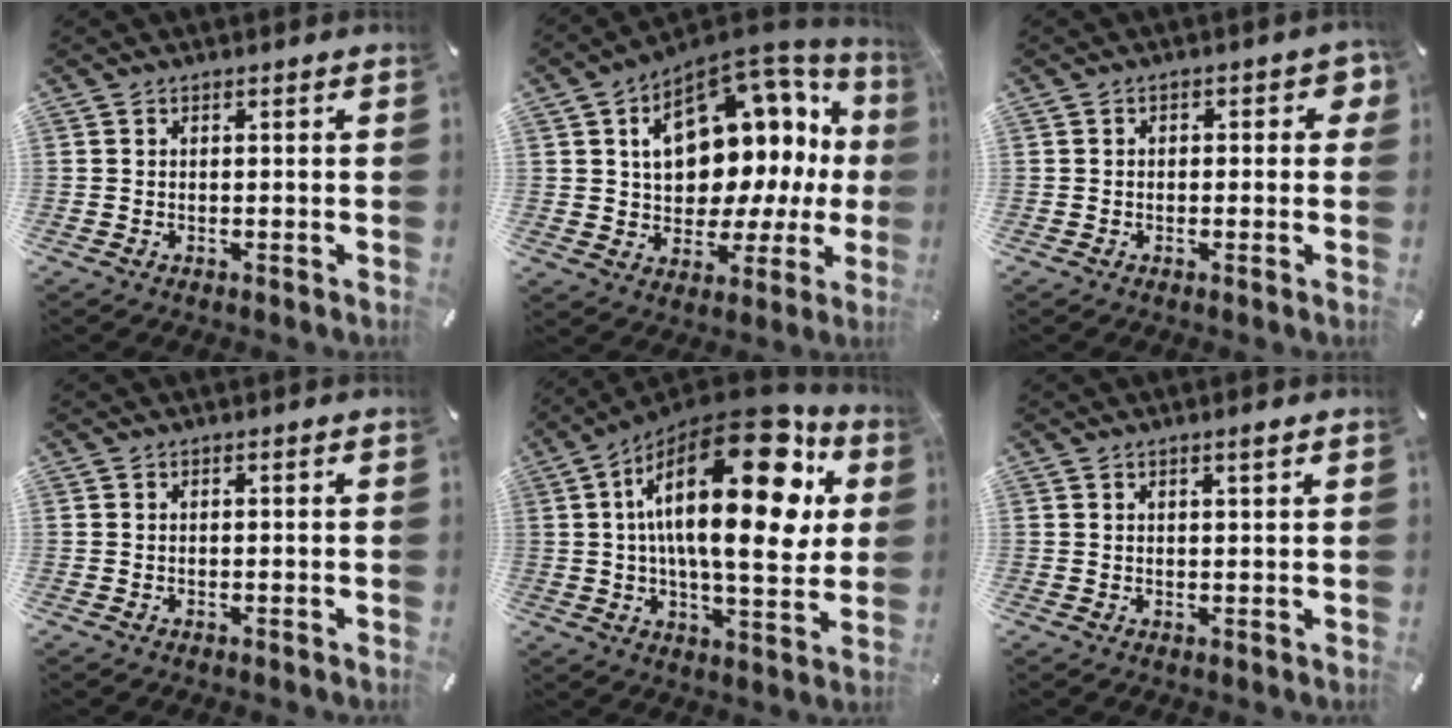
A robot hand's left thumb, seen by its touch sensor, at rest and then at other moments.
{"total": 16.0, "force": [5.5, 11.3, 9.9], "torque": [-0.135, -0.052, 0.097]}
{"total": 2.9, "force": [-0.3, 1.6, 2.3], "torque": [-0.035, 0.008, -0.008]}
{"total": 0.0}
{"total": 29.7, "force": [9.1, 12.4, 25.4], "torque": [-0.418, -0.054, 0.140]}
{"total": 1.8, "force": [1.2, 0.2, 1.3], "torque": [-0.027, 0.001, 0.020]}